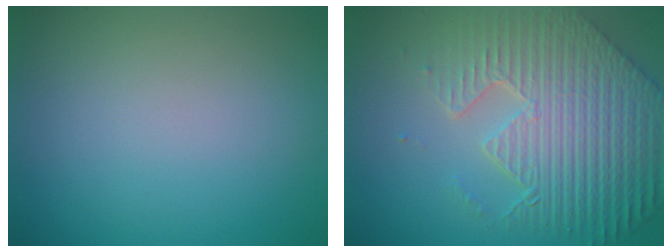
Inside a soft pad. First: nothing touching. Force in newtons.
{"total": 9.3, "press": 6.5, "slide": 6.6}